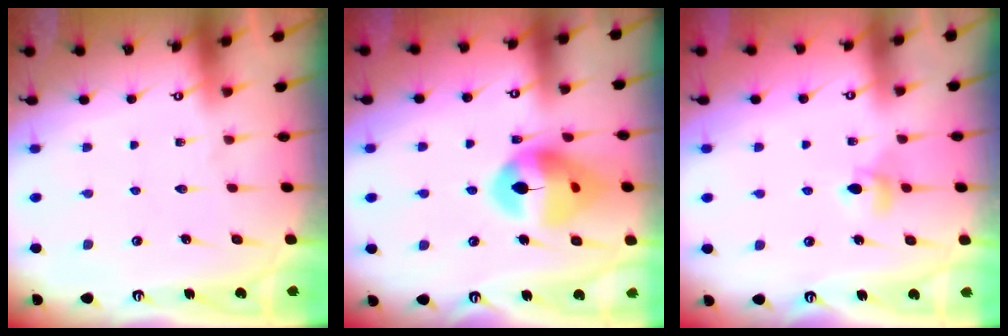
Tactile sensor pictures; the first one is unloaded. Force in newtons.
{"total": 16.8, "press": 16.6, "slide": 2.2}
{"total": 5.7, "press": 5.6, "slide": 0.8}